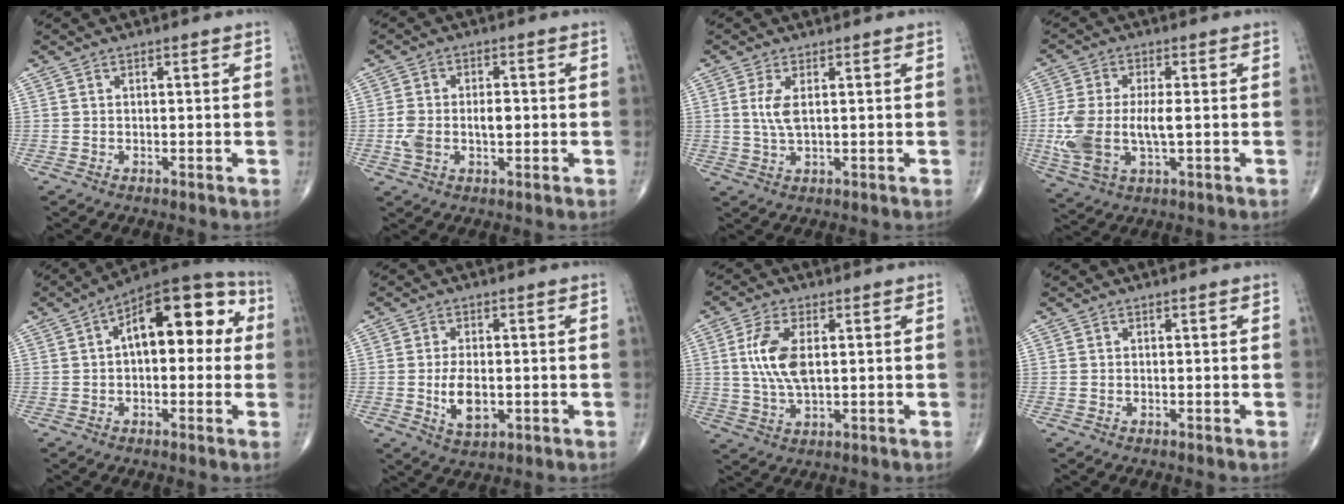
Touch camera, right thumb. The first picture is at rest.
{"total": 6.8, "force": [-0.6, 3.9, 5.5], "torque": [-0.111, 0.016, -0.006]}
{"total": 3.9, "force": [0.9, 1.4, 3.5], "torque": [-0.081, -0.005, 0.022]}
{"total": 11.7, "force": [-0.9, 5.5, 10.2], "torque": [-0.232, -0.001, -0.010]}
{"total": 16.7, "force": [3.1, 8.3, 14.1], "torque": [-0.165, 0.043, 0.034]}
{"total": 6.1, "force": [-0.9, 3.2, 5.1], "torque": [-0.085, -0.006, -0.008]}
{"total": 8.8, "force": [1.5, 4.1, 7.6], "torque": [-0.162, -0.005, 0.030]}
{"total": 0.0}